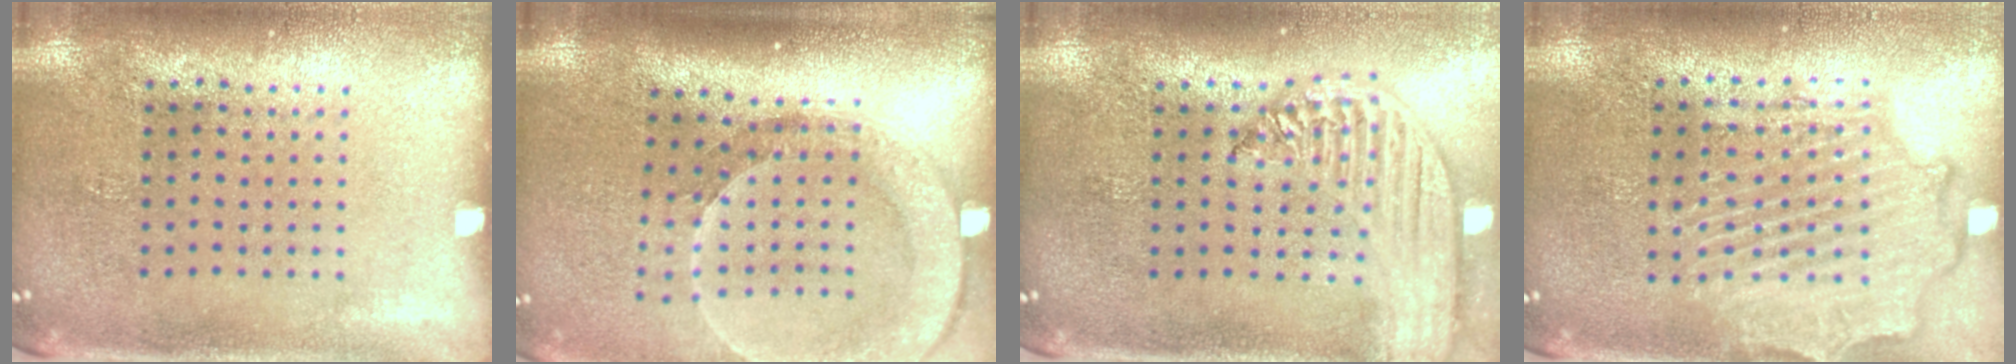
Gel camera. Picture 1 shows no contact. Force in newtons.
{"total": 2.6, "press": 2.0, "slide": 1.7}
{"total": 2.5, "press": 2.1, "slide": 1.3}
{"total": 2.2, "press": 2.2, "slide": 0.6}